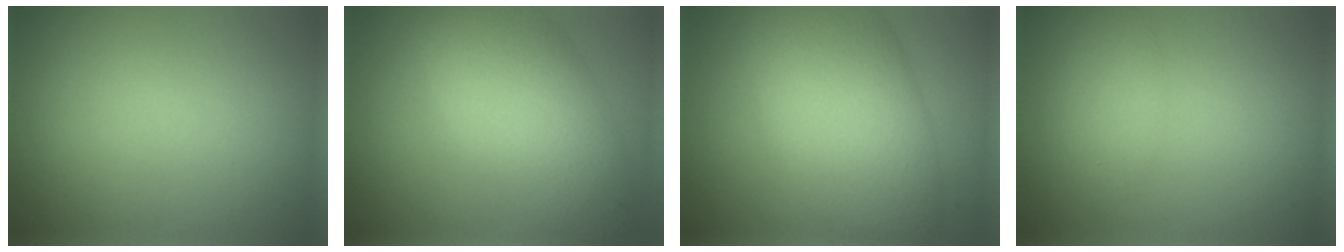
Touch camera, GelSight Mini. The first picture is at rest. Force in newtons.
{"total": 8.0, "press": 8.0, "slide": 0.5}
{"total": 9.9, "press": 9.9, "slide": 0.5}
{"total": 1.8, "press": 1.8, "slide": 0.1}